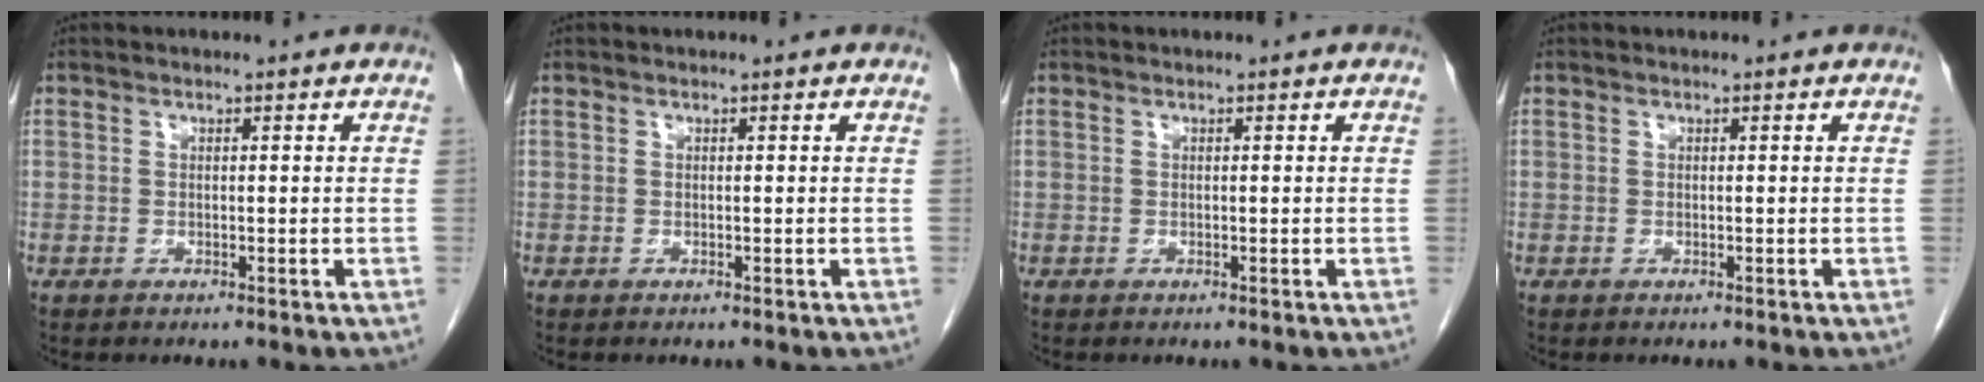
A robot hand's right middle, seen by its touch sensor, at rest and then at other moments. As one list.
[{"total": 0.0}, {"total": 0.0}, {"total": 0.0}]